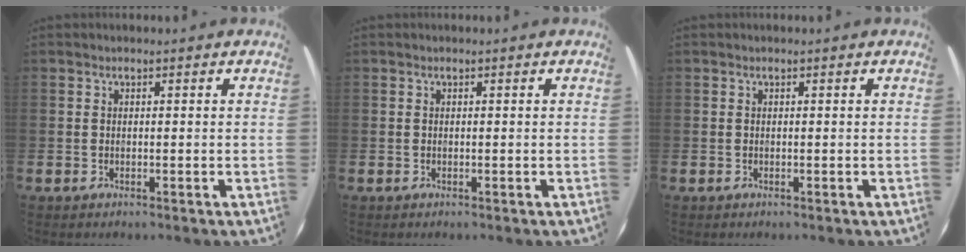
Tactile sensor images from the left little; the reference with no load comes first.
{"total": 0.0}
{"total": 0.0}